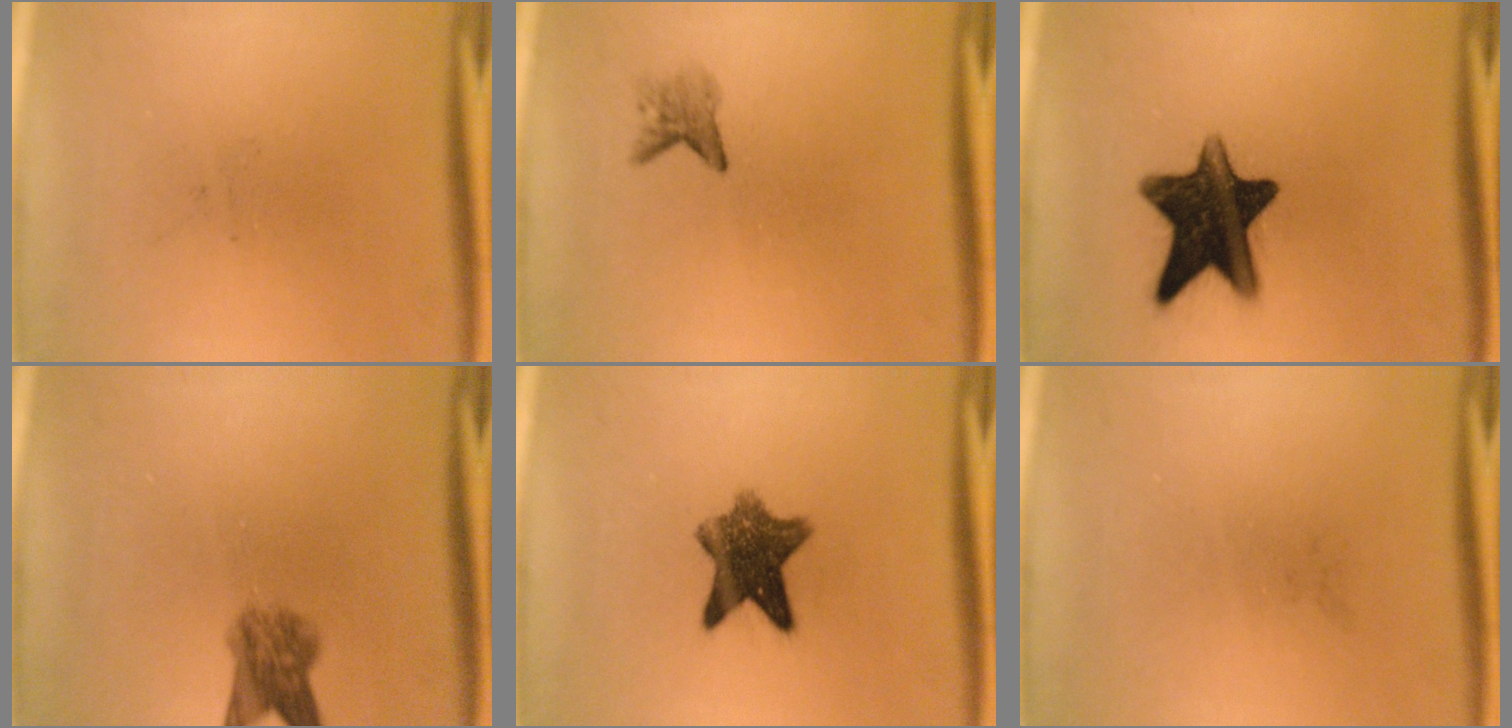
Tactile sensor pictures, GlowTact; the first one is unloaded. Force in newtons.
{"total": 1.8}
{"total": 14.0}
{"total": 4.5}
{"total": 8.7}
{"total": 0.0}